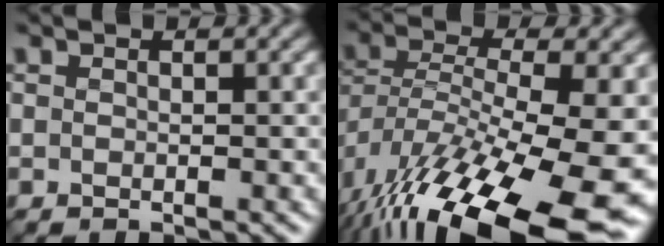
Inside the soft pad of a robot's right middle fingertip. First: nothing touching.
{"total": 17.7, "force": [-8.7, 6.2, 14.1], "torque": [-0.277, -0.024, -0.131]}